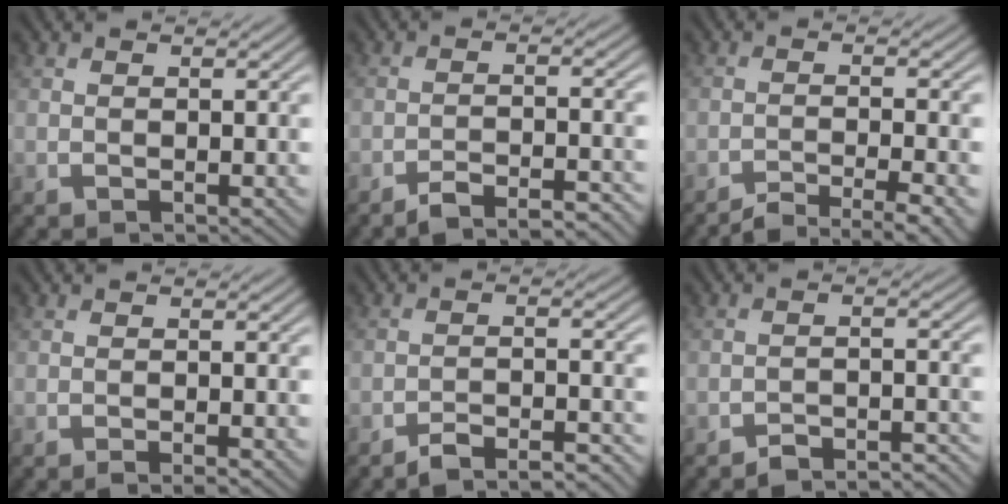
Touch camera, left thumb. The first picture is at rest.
{"total": 4.9, "force": [-4.2, 0.6, 2.4], "torque": [-0.040, 0.007, -0.070]}
{"total": 5.3, "force": [-4.1, 0.8, 3.3], "torque": [-0.052, 0.005, -0.071]}
{"total": 1.2, "force": [-0.8, 0.0, 0.9], "torque": [-0.012, 0.001, -0.014]}
{"total": 5.3, "force": [-4.7, 0.7, 2.4], "torque": [-0.040, 0.006, -0.077]}
{"total": 4.1, "force": [-3.8, 0.6, 1.4], "torque": [-0.021, 0.003, -0.059]}